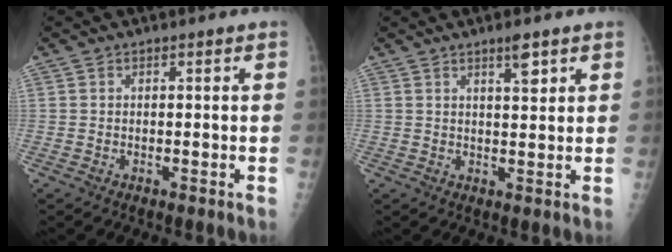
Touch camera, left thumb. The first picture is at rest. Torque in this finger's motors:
{"motor_torque": [-0.12, 0.03, -0.07, -0.06, 0.01]}